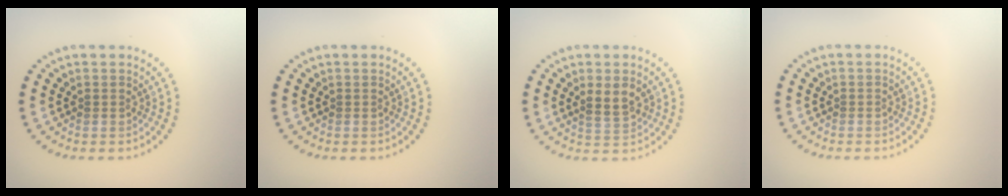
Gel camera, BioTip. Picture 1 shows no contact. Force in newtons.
{"total": 0.0}
{"total": 2.4, "press": 2.3, "slide": 0.8}
{"total": 0.0}